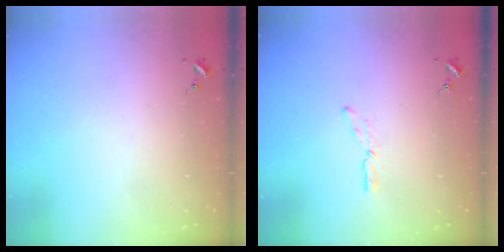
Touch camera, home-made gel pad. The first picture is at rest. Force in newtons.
{"total": 5.2, "press": 5.1, "slide": 0.3}